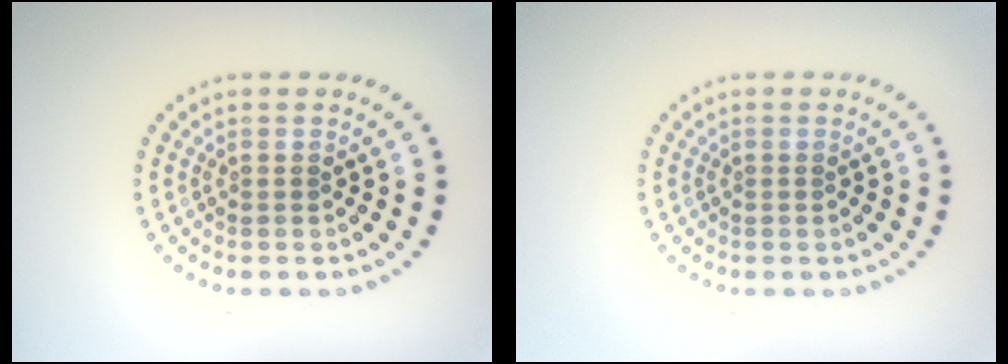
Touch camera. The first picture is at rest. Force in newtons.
{"total": 0.0}